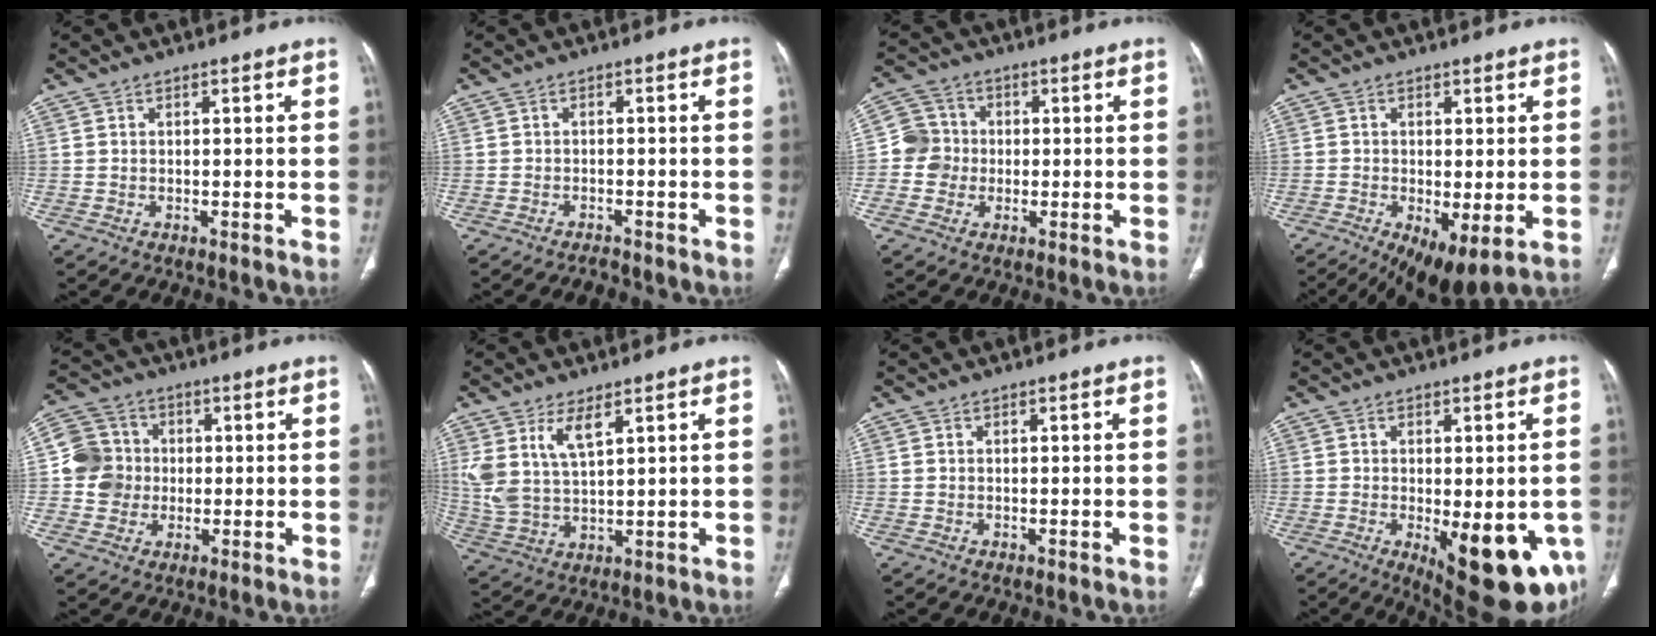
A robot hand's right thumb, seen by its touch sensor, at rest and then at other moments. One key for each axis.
{"total": 1.4, "fx": -1.3, "fy": 0.4, "fz": 0.3, "tx": -0.014, "ty": 0.005, "tz": -0.019}
{"total": 6.1, "fx": -0.6, "fy": 6.0, "fz": 1.0, "tx": 0.008, "ty": 0.014, "tz": -0.021}
{"total": 10.1, "fx": -3.5, "fy": 4.1, "fz": 8.5, "tx": -0.146, "ty": -0.020, "tz": -0.049}
{"total": 8.7, "fx": -0.3, "fy": 8.4, "fz": 2.5, "tx": -0.025, "ty": 0.018, "tz": -0.009}
{"total": 7.8, "fx": 4.1, "fy": 3.2, "fz": 5.8, "tx": -0.125, "ty": -0.021, "tz": 0.095}
{"total": 0.0}
{"total": 17.0, "fx": -5.4, "fy": 6.6, "fz": 14.6, "tx": -0.138, "ty": -0.018, "tz": -0.054}